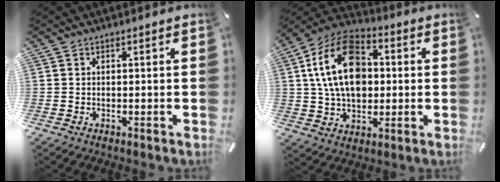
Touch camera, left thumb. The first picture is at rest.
{"total": 17.8, "force": [1.9, 12.7, 12.4], "torque": [-0.245, 0.006, 0.030]}